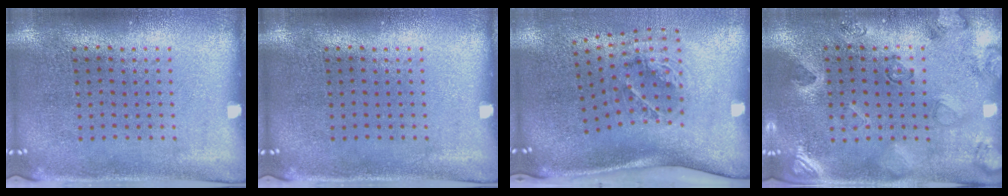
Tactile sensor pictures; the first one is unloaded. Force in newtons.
{"total": 0.0}
{"total": 2.0, "press": 1.3, "slide": 1.6}
{"total": 2.3, "press": 1.9, "slide": 1.3}